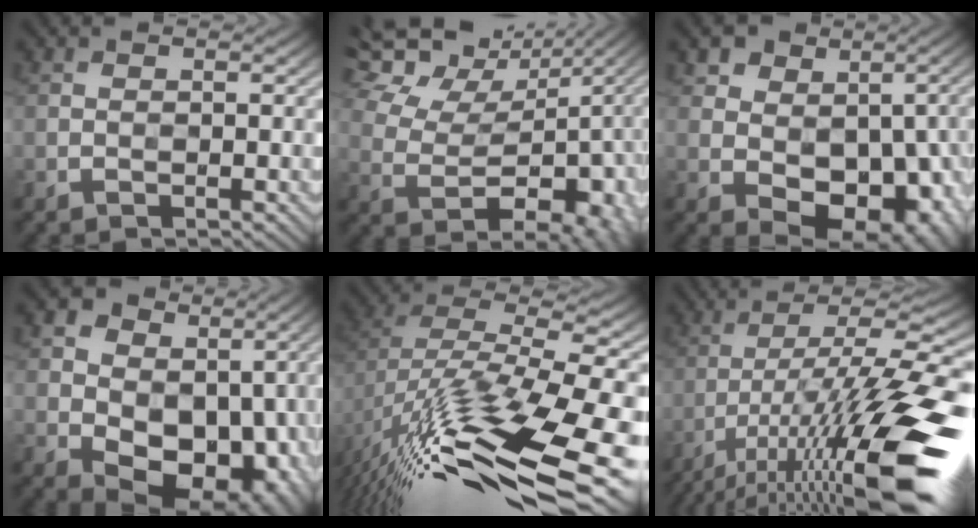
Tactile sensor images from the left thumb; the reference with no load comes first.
{"total": 14.3, "force": [5.6, 9.0, 9.7], "torque": [-0.172, 0.046, 0.108]}
{"total": 10.8, "force": [1.3, 8.4, 6.6], "torque": [-0.071, -0.009, 0.029]}
{"total": 15.0, "force": [1.0, 11.7, 9.2], "torque": [-0.135, -0.004, 0.023]}
{"total": 15.6, "force": [-7.6, 5.5, 12.5], "torque": [-0.249, -0.020, -0.112]}
{"total": 17.8, "force": [-9.5, 3.3, 14.7], "torque": [-0.236, 0.004, -0.170]}